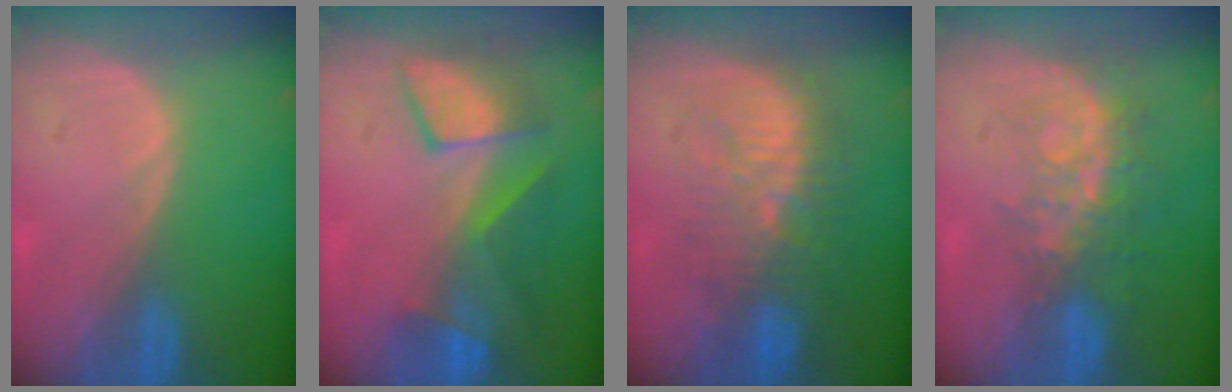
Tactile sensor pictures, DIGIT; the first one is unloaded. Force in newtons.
{"total": 8.0, "press": 7.9, "slide": 1.7}
{"total": 9.3, "press": 9.0, "slide": 2.1}
{"total": 8.5, "press": 7.0, "slide": 4.8}